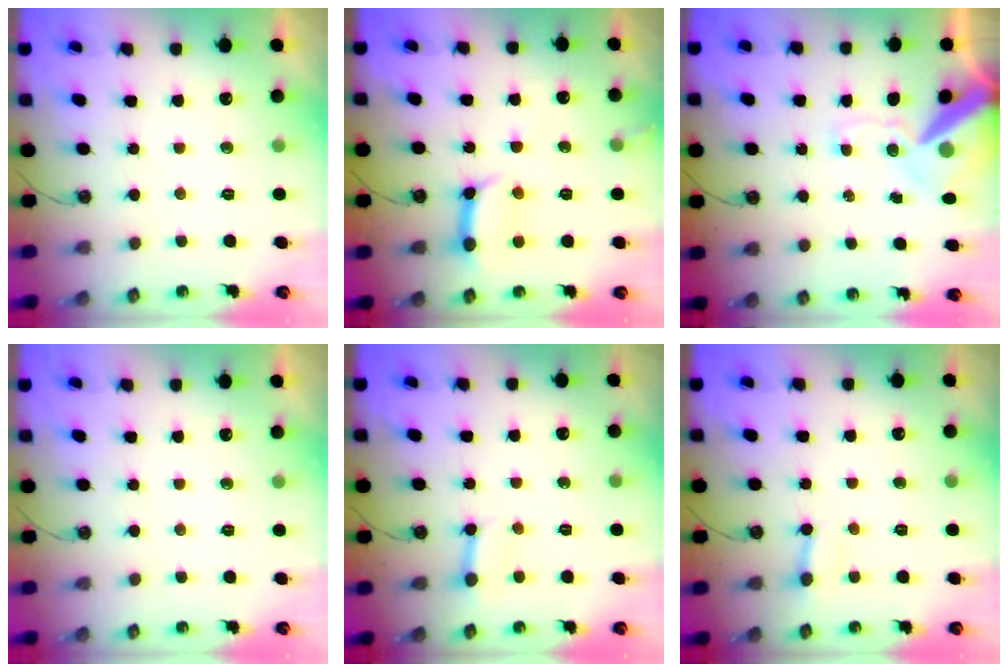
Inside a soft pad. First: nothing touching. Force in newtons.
{"total": 12.3, "press": 12.3, "slide": 1.3}
{"total": 15.9, "press": 15.8, "slide": 2.3}
{"total": 0.0}
{"total": 2.5, "press": 2.5, "slide": 0.0}
{"total": 2.7, "press": 2.7, "slide": 0.4}